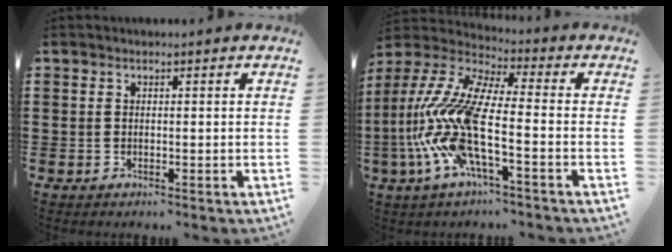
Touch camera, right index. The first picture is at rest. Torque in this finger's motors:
{"motor_torque": [2.14, 0.00, 1.05, 0.21]}